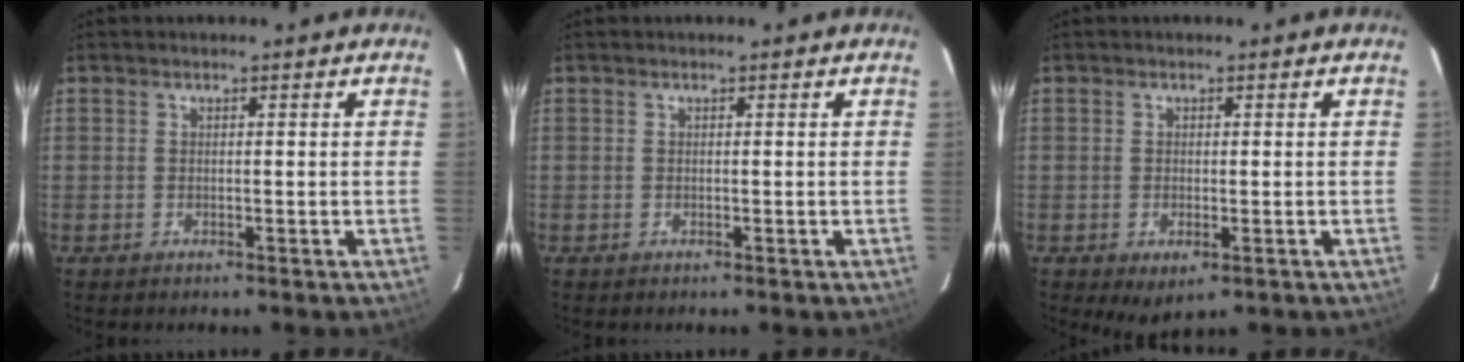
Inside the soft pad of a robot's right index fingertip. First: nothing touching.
{"total": 0.0}
{"total": 3.0, "force": [-1.1, 1.4, 2.3], "torque": [-0.036, -0.006, -0.003]}